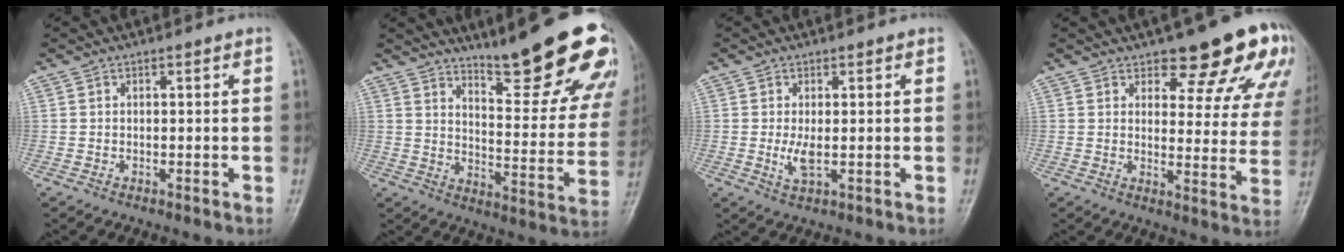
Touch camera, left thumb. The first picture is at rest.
{"total": 23.2, "force": [17.2, 4.7, 14.8], "torque": [-0.165, -0.115, 0.231]}
{"total": 3.1, "force": [0.1, 1.4, 2.8], "torque": [-0.055, -0.010, 0.005]}
{"total": 15.8, "force": [11.7, 5.6, 9.0], "torque": [-0.056, -0.069, 0.130]}